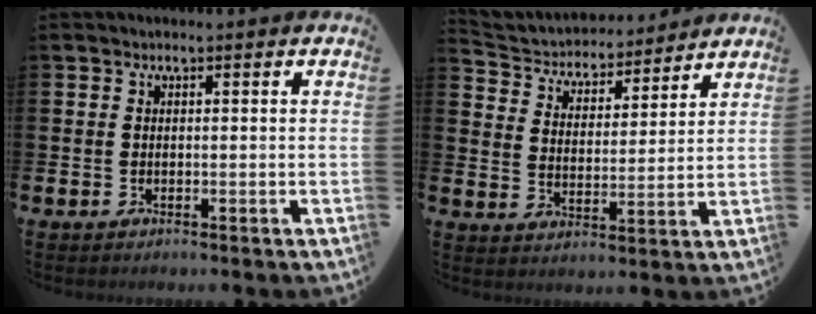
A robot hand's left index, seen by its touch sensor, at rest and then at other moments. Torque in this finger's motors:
{"motor_torque": [0.76, -0.89, 0.18, 0.00]}